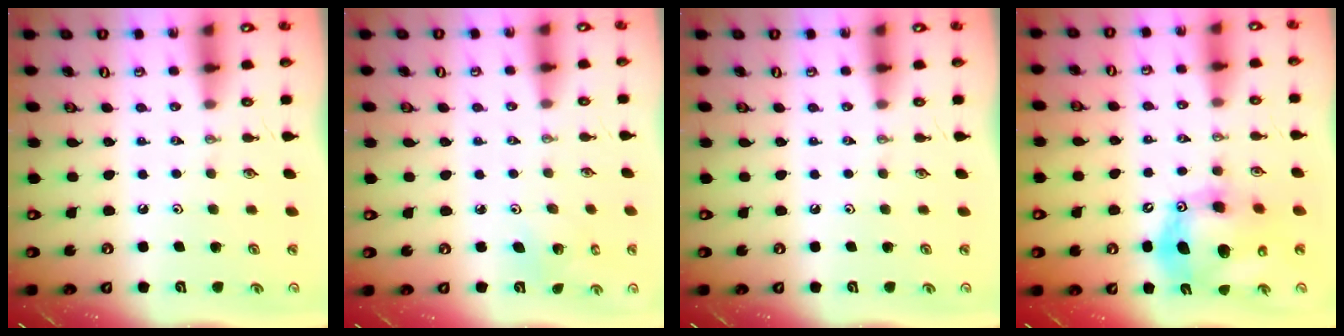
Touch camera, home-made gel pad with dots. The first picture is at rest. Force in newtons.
{"total": 2.4, "press": 2.4, "slide": 0.2}
{"total": 0.0}
{"total": 15.2, "press": 15.0, "slide": 2.6}